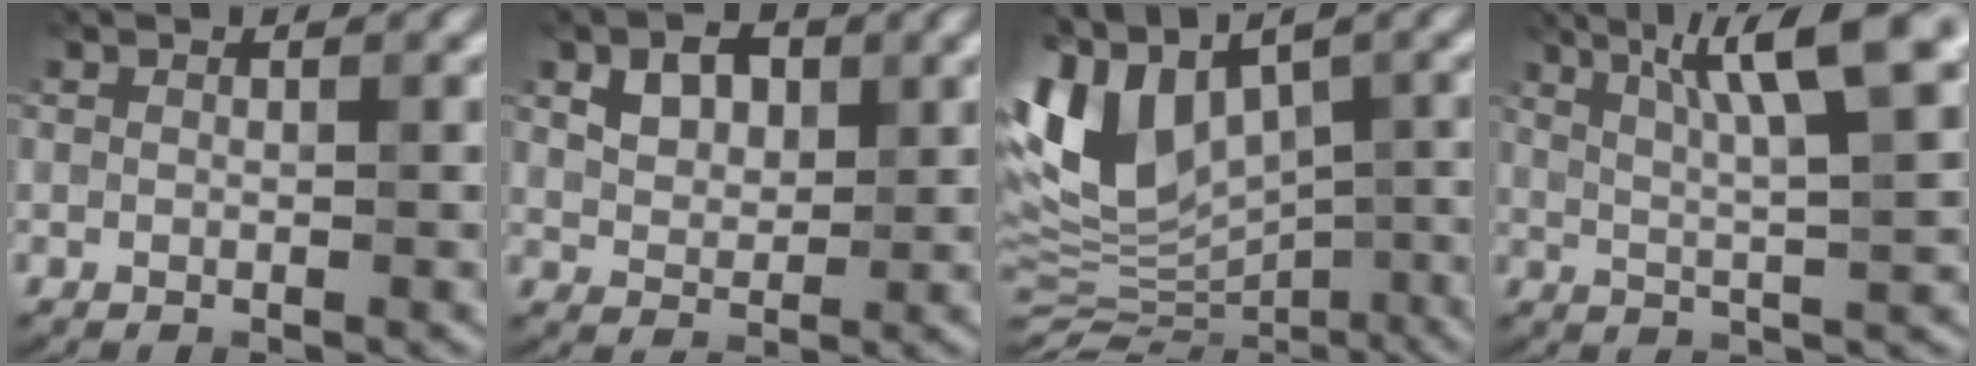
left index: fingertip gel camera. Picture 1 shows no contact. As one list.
[{"total": 3.4, "force": [1.2, 2.3, 2.3], "torque": [-0.046, 0.000, 0.020]}, {"total": 10.2, "force": [2.1, 6.6, 7.5], "torque": [-0.153, 0.003, 0.042]}, {"total": 8.7, "force": [4.0, 1.5, 7.6], "torque": [-0.116, 0.015, 0.067]}]